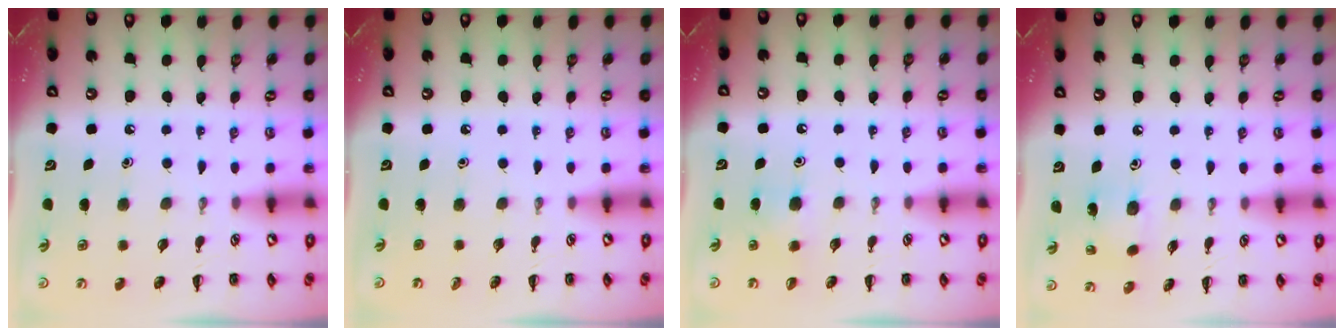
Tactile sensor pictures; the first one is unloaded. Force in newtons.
{"total": 0.0}
{"total": 5.4, "press": 5.1, "slide": 1.6}
{"total": 3.9, "press": 3.7, "slide": 1.0}